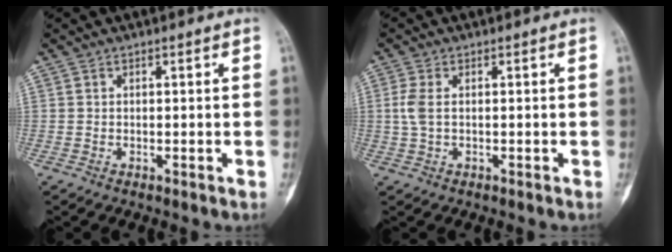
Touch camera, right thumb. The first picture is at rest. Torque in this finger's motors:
{"motor_torque": [0.05, 0.04, 0.05, -0.04, 0.02]}